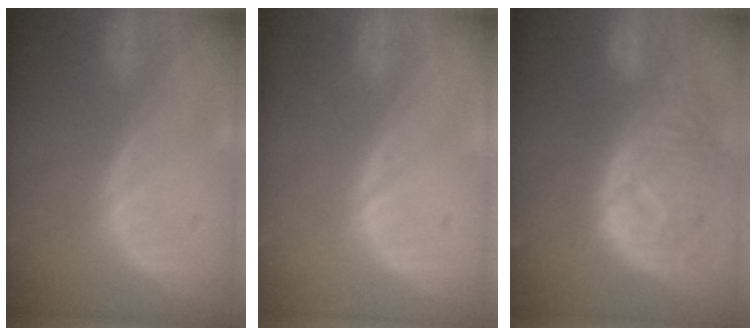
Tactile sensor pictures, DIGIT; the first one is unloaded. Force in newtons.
{"total": 0.0}
{"total": 11.4, "press": 9.9, "slide": 5.6}